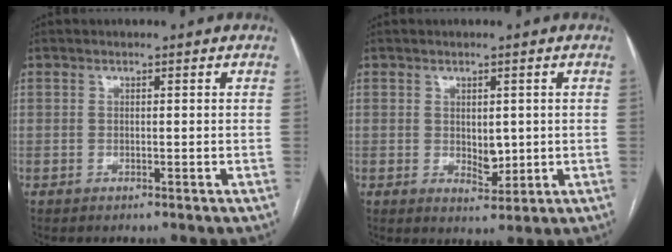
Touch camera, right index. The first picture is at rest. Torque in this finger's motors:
{"motor_torque": [0.25, 0.17, 0.06, 0.01]}